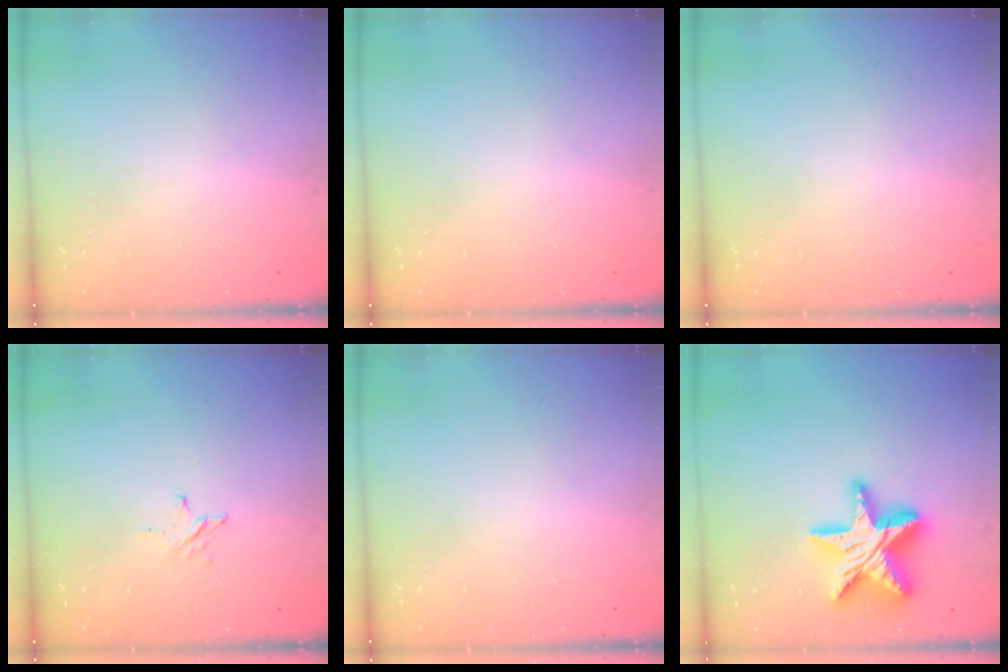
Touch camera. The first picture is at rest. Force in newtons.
{"total": 0.0}
{"total": 0.0}
{"total": 2.6, "press": 2.6, "slide": 0.3}
{"total": 0.0}
{"total": 22.8, "press": 22.7, "slide": 2.0}